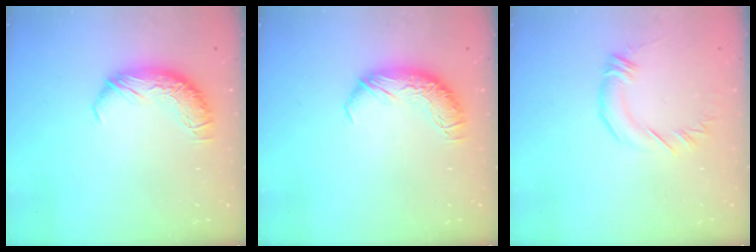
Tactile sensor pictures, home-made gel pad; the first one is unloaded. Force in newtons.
{"total": 0.0}
{"total": 1.9, "press": 1.9, "slide": 0.4}